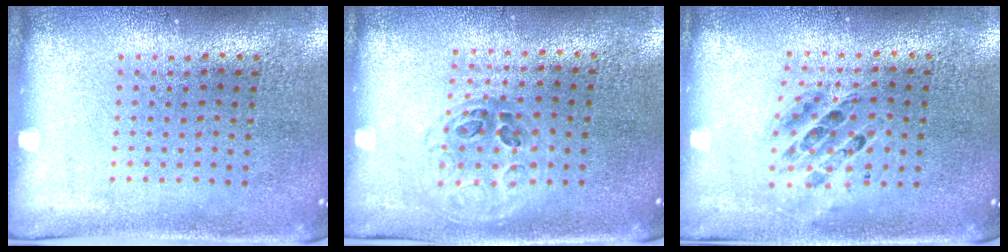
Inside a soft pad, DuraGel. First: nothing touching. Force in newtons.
{"total": 1.1, "press": 1.0, "slide": 0.5}
{"total": 0.7, "press": 0.6, "slide": 0.2}